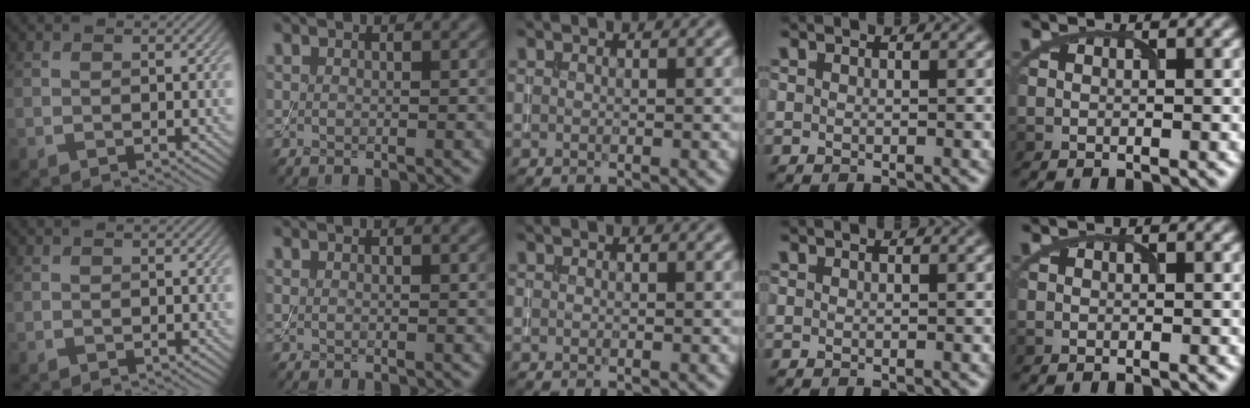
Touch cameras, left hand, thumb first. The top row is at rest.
{}